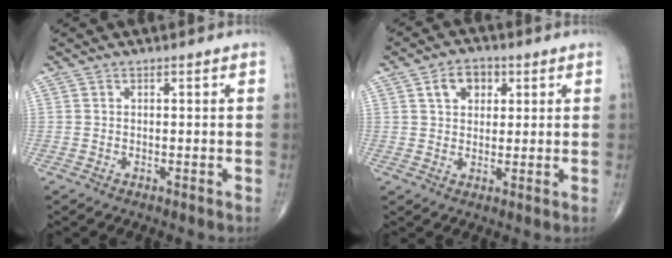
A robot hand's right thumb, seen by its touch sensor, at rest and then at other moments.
{"total": 5.8, "force": [2.2, 4.2, 3.4], "torque": [-0.032, 0.002, 0.032]}